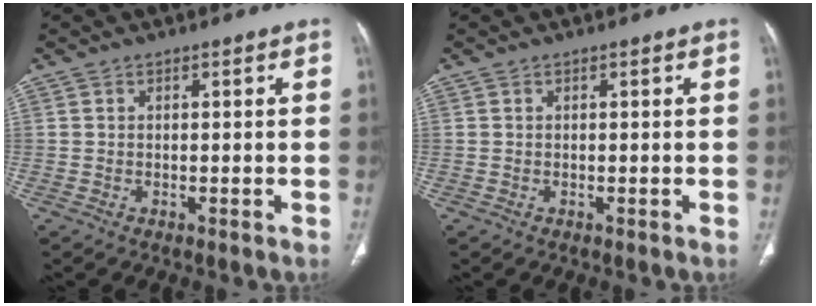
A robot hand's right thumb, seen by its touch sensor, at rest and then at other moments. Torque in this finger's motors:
{"motor_torque": [0.09, 0.09, 0.00, 0.00, 0.00]}